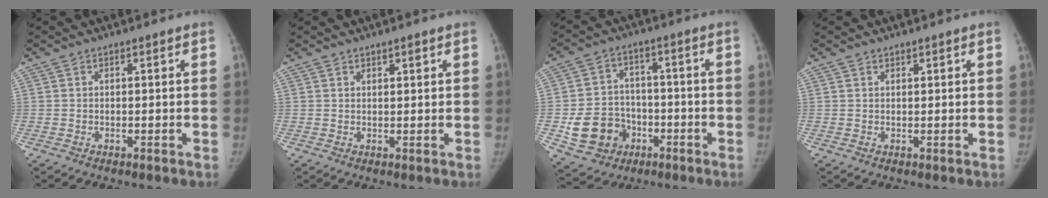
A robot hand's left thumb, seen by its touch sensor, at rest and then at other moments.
{"total": 1.3, "force": [0.9, 0.5, 0.8], "torque": [-0.005, -0.004, 0.014]}
{"total": 11.6, "force": [-3.6, 10.1, 4.4], "torque": [-0.055, 0.025, -0.049]}
{"total": 0.6, "force": [0.5, 0.2, 0.2], "torque": [-0.001, -0.004, 0.009]}